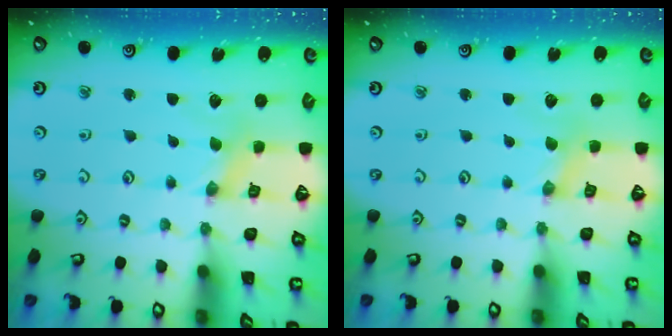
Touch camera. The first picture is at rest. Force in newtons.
{"total": 1.1, "press": 1.1, "slide": 0.2}